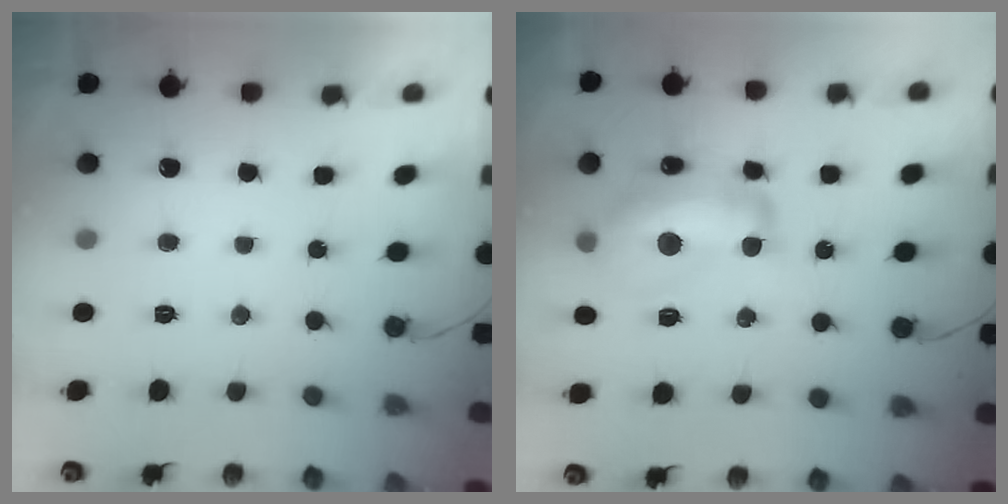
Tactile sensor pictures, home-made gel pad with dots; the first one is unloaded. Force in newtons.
{"total": 13.7, "press": 13.7, "slide": 1.1}